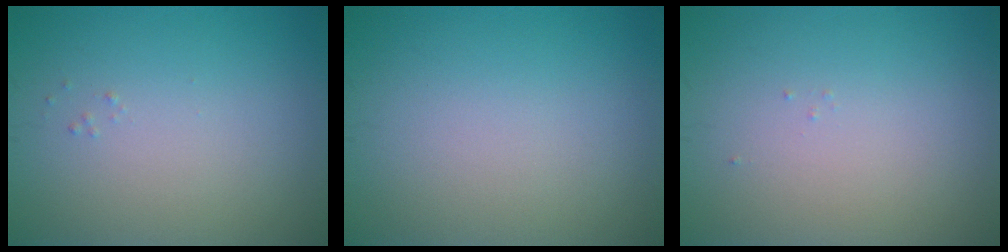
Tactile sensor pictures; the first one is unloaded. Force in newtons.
{"total": 0.0}
{"total": 0.0}